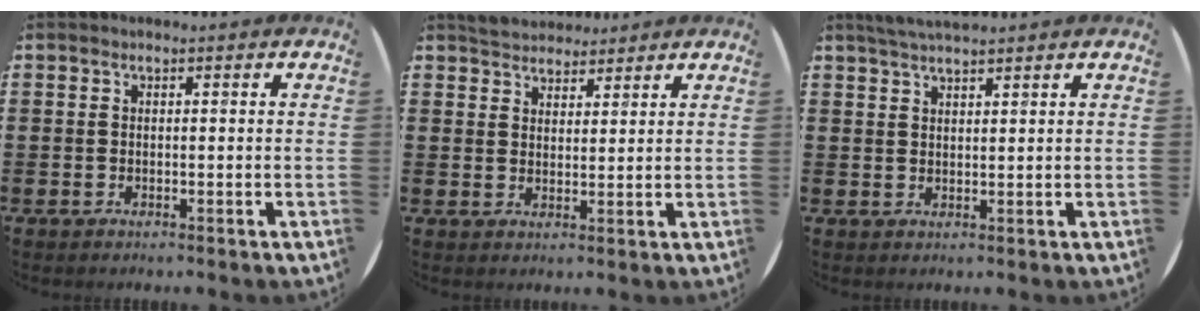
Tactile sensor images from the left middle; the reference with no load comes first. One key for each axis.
{"total": 3.5, "fx": 3.4, "fy": 0.9, "fz": 0.0, "tx": -0.008, "ty": -0.002, "tz": 0.064}
{"total": 2.8, "fx": 2.7, "fy": 0.2, "fz": 0.9, "tx": -0.023, "ty": 0.001, "tz": 0.049}